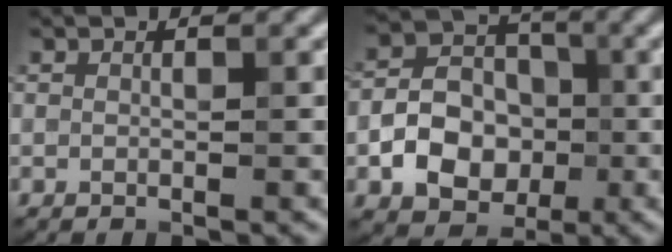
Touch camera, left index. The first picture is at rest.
{"total": 6.4, "force": [-1.8, 4.8, 3.7], "torque": [-0.057, -0.001, -0.037]}